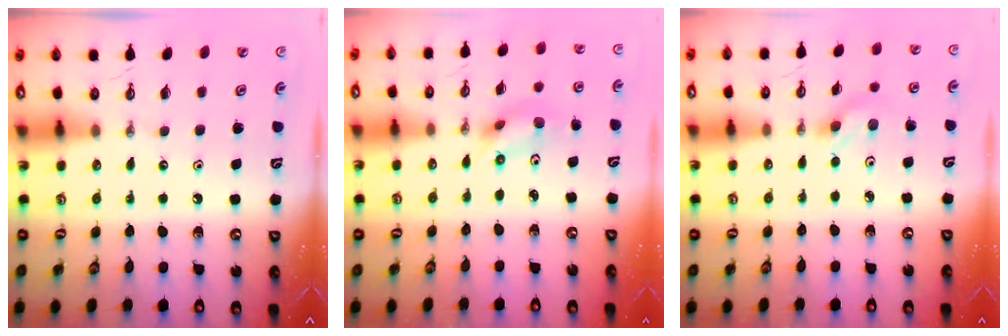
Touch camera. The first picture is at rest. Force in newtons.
{"total": 5.9, "press": 3.3, "slide": 4.9}
{"total": 2.8, "press": 2.5, "slide": 1.3}